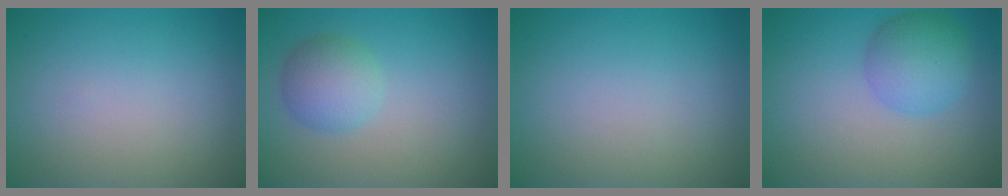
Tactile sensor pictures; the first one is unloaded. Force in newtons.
{"total": 3.2, "press": 3.2, "slide": 0.1}
{"total": 0.0}
{"total": 4.0, "press": 3.9, "slide": 0.2}